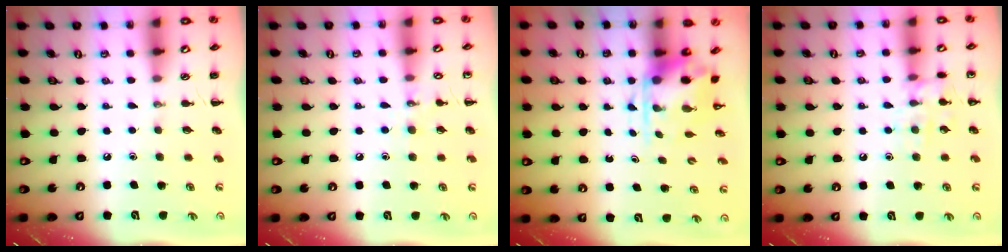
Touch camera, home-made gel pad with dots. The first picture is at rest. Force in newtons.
{"total": 7.0, "press": 6.8, "slide": 1.6}
{"total": 3.8, "press": 3.7, "slide": 0.9}
{"total": 9.2, "press": 9.1, "slide": 1.2}